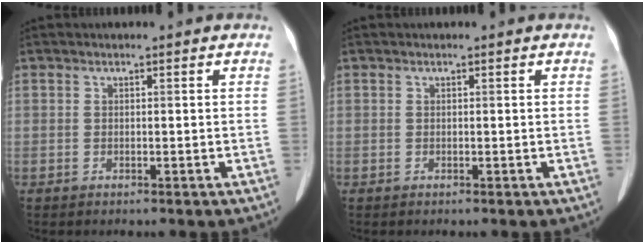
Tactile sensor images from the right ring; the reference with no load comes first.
{"total": 0.0}